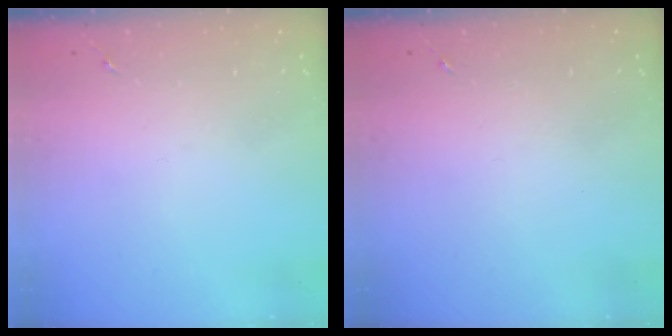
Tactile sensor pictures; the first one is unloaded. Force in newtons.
{"total": 0.0}